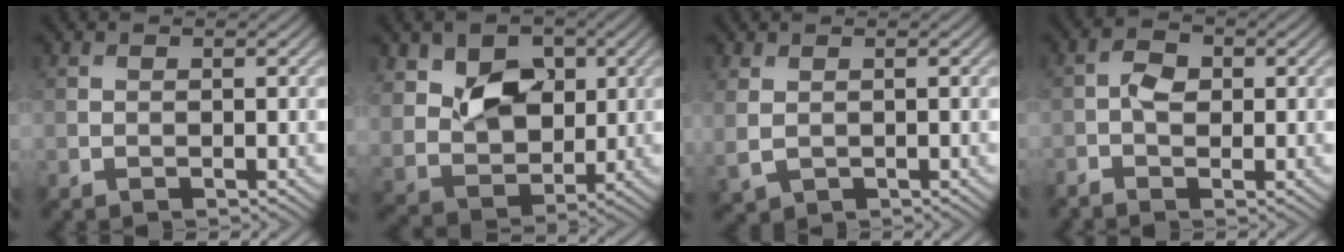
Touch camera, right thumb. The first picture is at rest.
{"total": 8.4, "force": [2.7, 6.0, 5.1], "torque": [-0.112, -0.014, 0.044]}
{"total": 2.3, "force": [0.4, 1.6, 1.6], "torque": [-0.051, -0.006, 0.012]}
{"total": 2.8, "force": [-0.7, 1.7, 2.1], "torque": [-0.045, 0.004, -0.018]}